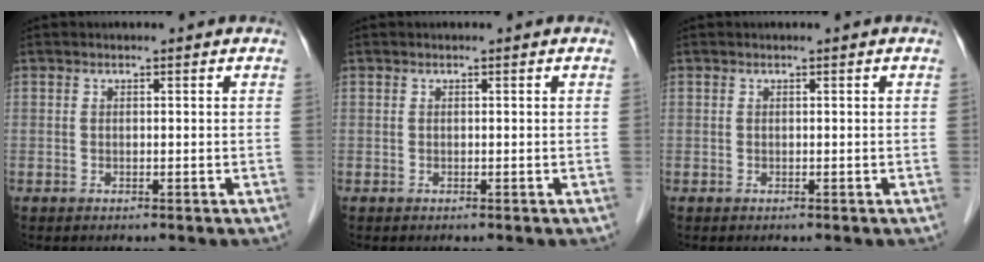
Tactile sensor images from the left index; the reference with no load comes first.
{"total": 0.0}
{"total": 0.0}